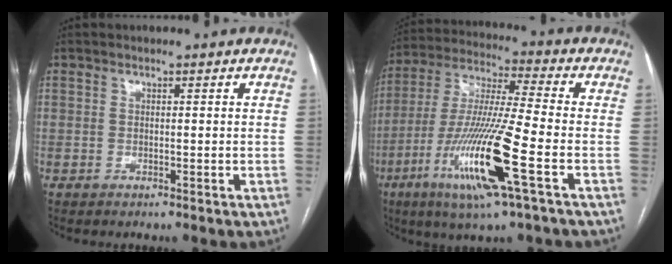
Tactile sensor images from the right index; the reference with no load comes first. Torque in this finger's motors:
{"motor_torque": [2.14, 0.00, 0.68, 0.21]}